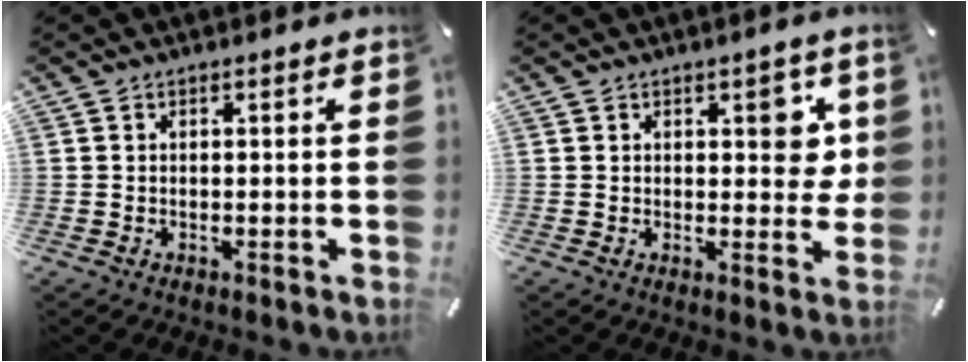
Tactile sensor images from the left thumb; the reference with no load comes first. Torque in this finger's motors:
{"motor_torque": [0.42, 0.67, 0.49, -0.29, 0.02]}